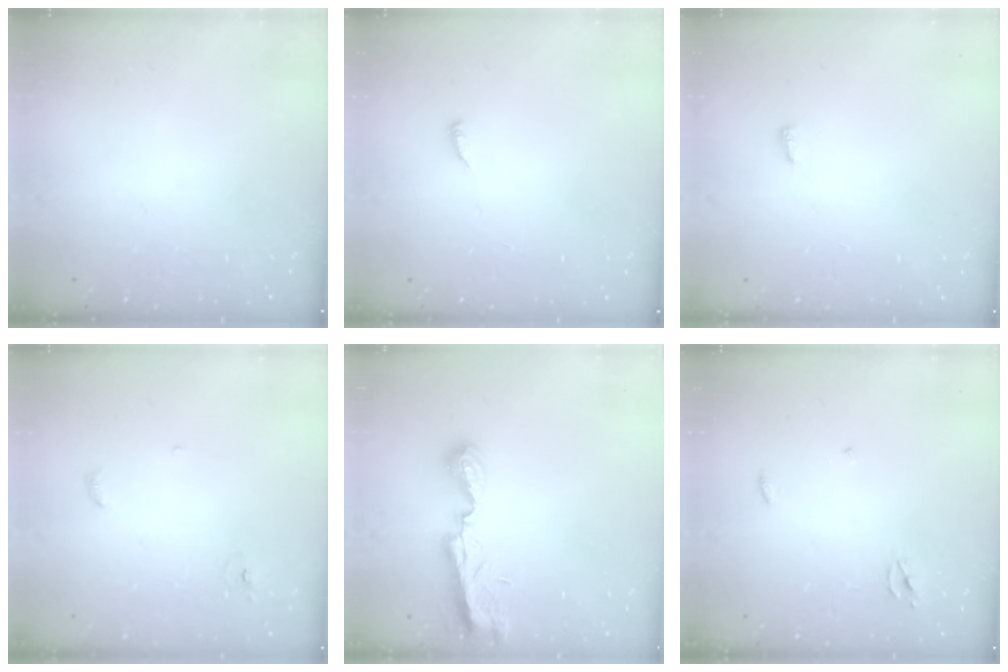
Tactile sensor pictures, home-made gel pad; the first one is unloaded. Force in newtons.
{"total": 4.3, "press": 4.2, "slide": 0.6}
{"total": 2.8, "press": 2.8, "slide": 0.5}
{"total": 3.6, "press": 3.6, "slide": 0.2}
{"total": 7.6, "press": 7.5, "slide": 0.3}
{"total": 2.3, "press": 2.3, "slide": 0.2}